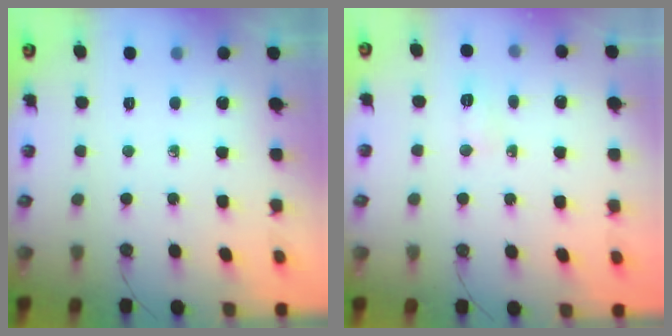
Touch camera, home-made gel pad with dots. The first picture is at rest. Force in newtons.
{"total": 3.5, "press": 3.3, "slide": 1.2}